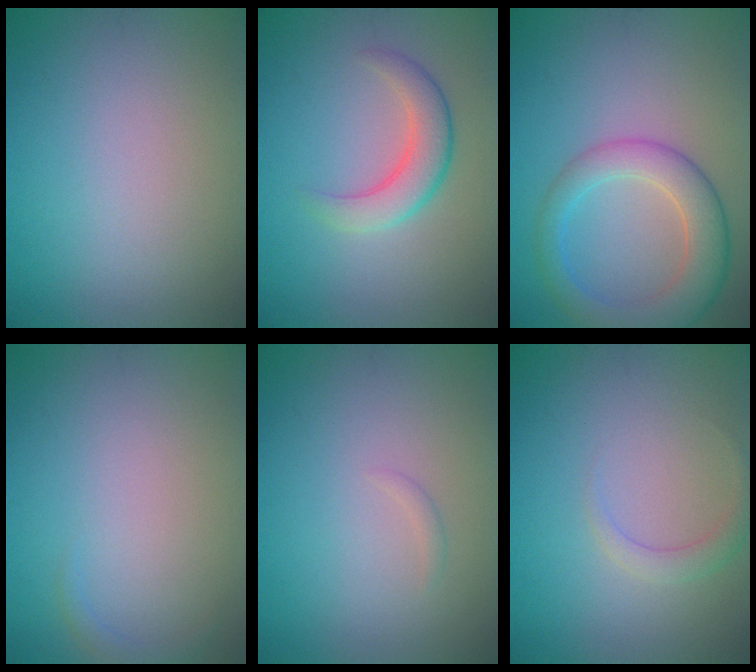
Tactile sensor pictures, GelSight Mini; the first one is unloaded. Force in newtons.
{"total": 3.7, "press": 3.7, "slide": 0.3}
{"total": 5.4, "press": 5.4, "slide": 0.2}
{"total": 0.8, "press": 0.8, "slide": 0.0}
{"total": 0.5, "press": 0.5, "slide": 0.0}
{"total": 1.6, "press": 1.6, "slide": 0.1}